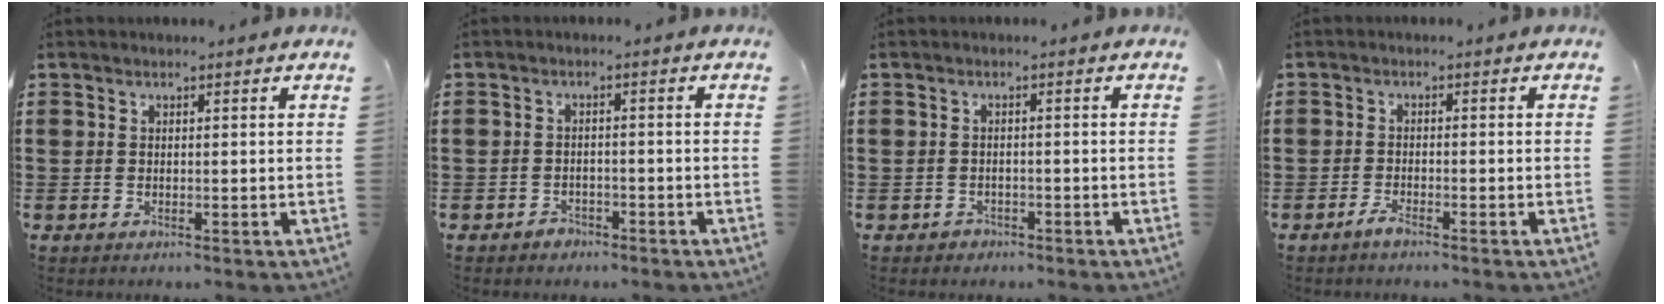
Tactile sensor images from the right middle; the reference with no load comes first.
{"total": 1.6, "force": [-1.4, 0.8, 0.1], "torque": [-0.006, 0.003, -0.032]}
{"total": 1.1, "force": [-0.9, 0.6, 0.1], "torque": [-0.005, 0.001, -0.020]}
{"total": 1.5, "force": [-1.3, 0.2, 0.7], "torque": [-0.022, -0.004, -0.028]}